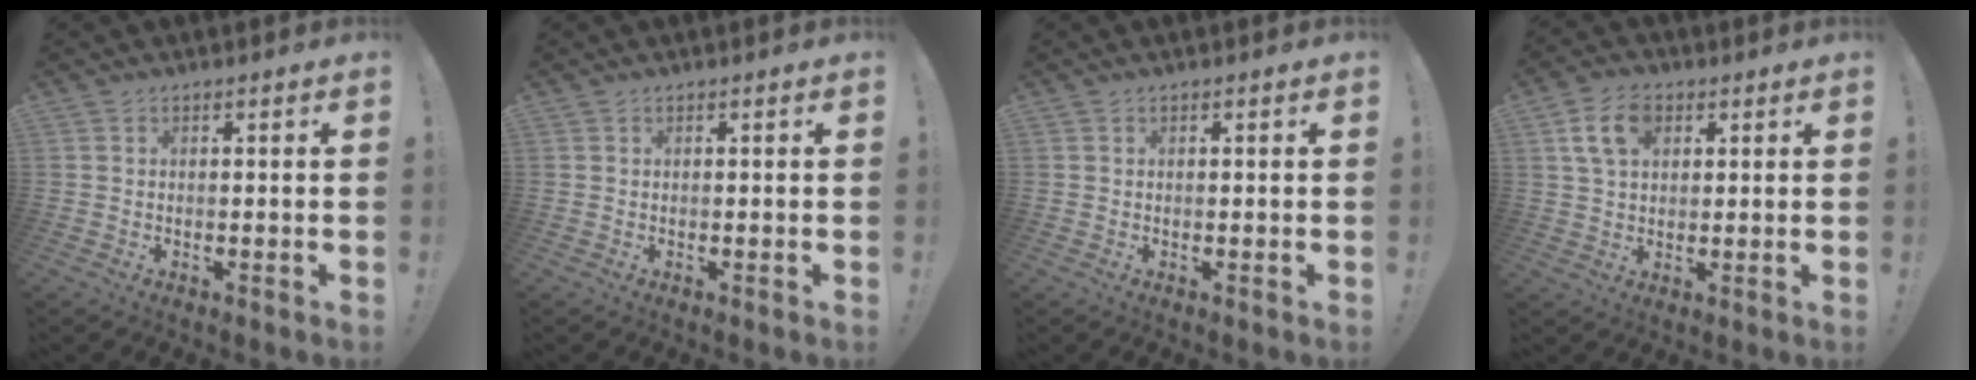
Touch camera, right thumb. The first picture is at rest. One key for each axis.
{"total": 0.0}
{"total": 0.0}
{"total": 9.4, "fx": 3.4, "fy": 6.3, "fz": 6.1, "tx": -0.110, "ty": 0.008, "tz": 0.065}